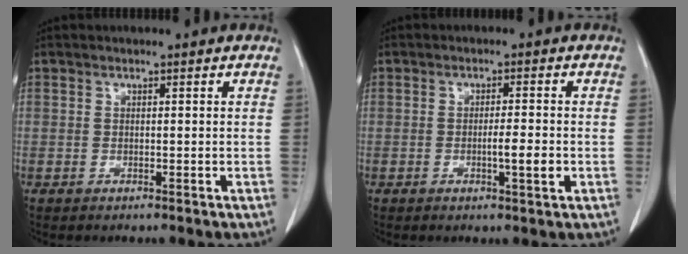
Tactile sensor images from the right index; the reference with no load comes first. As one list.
[{"total": 3.6, "force": [-0.9, 0.1, 3.5], "torque": [-0.052, -0.001, -0.011]}]